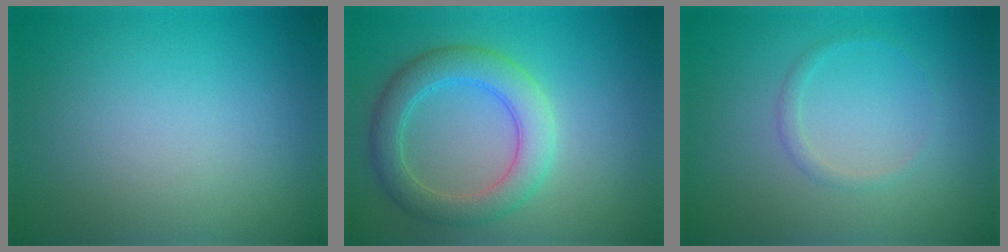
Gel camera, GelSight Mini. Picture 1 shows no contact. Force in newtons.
{"total": 4.5, "press": 4.5, "slide": 0.3}
{"total": 0.9, "press": 0.9, "slide": 0.0}